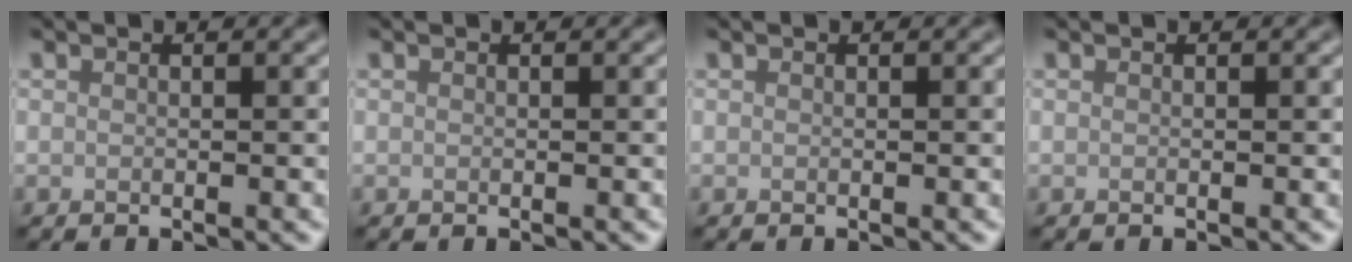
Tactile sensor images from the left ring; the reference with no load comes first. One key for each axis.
{"total": 0.0}
{"total": 0.0}
{"total": 0.0}